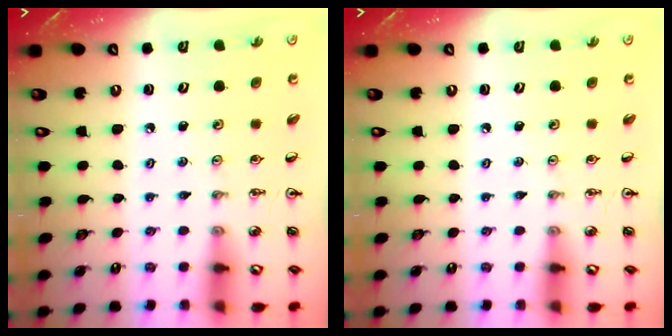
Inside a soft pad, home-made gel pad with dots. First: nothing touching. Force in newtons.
{"total": 0.0}